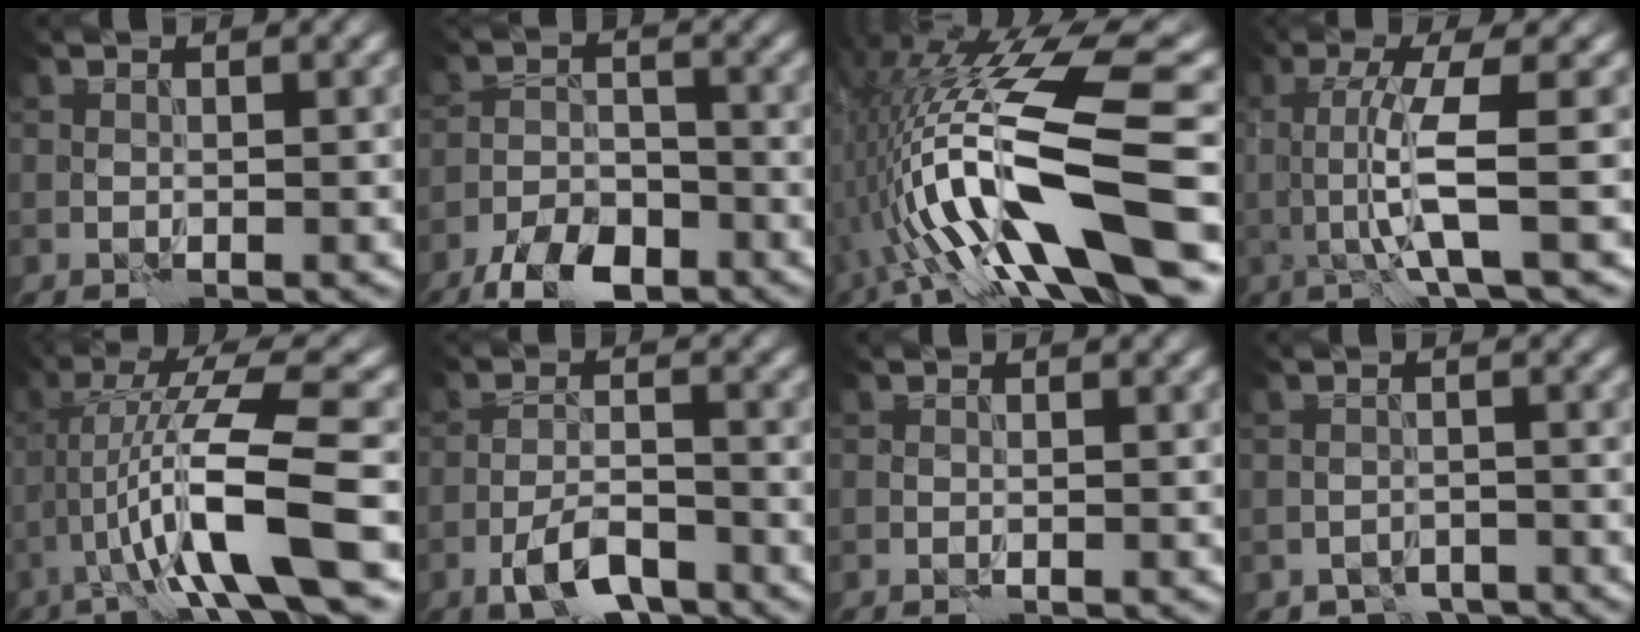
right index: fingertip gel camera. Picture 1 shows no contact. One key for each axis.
{"total": 6.1, "fx": -4.5, "fy": 2.5, "fz": 3.4, "tx": -0.054, "ty": -0.006, "tz": -0.085}
{"total": 14.8, "fx": -3.2, "fy": 3.1, "fz": 14.2, "tx": -0.263, "ty": 0.012, "tz": -0.045}
{"total": 4.6, "fx": -0.2, "fy": 0.2, "fz": 4.6, "tx": -0.088, "ty": 0.001, "tz": -0.004}
{"total": 9.4, "fx": -2.3, "fy": 1.0, "fz": 9.1, "tx": -0.153, "ty": 0.020, "tz": -0.037}
{"total": 4.7, "fx": -2.9, "fy": 1.8, "fz": 3.2, "tx": -0.055, "ty": -0.002, "tz": -0.055}
{"total": 0.0}
{"total": 2.9, "fx": -2.4, "fy": 1.4, "fz": 0.4, "tx": 0.007, "ty": -0.007, "tz": -0.041}